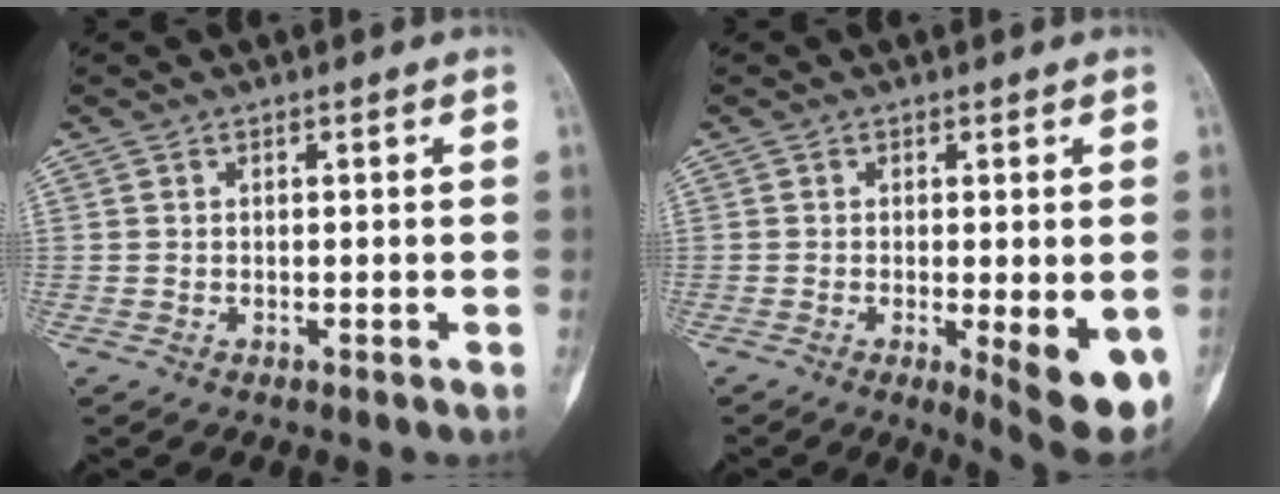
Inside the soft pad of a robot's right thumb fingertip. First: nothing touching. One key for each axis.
{"total": 8.7, "fx": -2.4, "fy": 2.4, "fz": 8.0, "tx": -0.102, "ty": -0.020, "tz": -0.029}